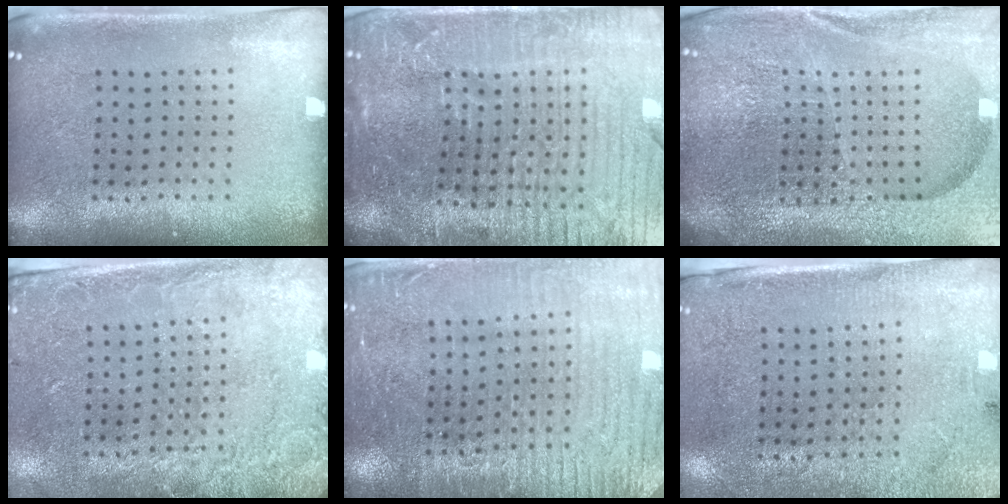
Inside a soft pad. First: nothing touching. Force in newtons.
{"total": 6.2, "press": 5.5, "slide": 2.8}
{"total": 6.2, "press": 5.5, "slide": 2.9}
{"total": 2.6, "press": 1.9, "slide": 1.8}
{"total": 3.1, "press": 3.0, "slide": 1.0}
{"total": 2.7, "press": 2.3, "slide": 1.4}